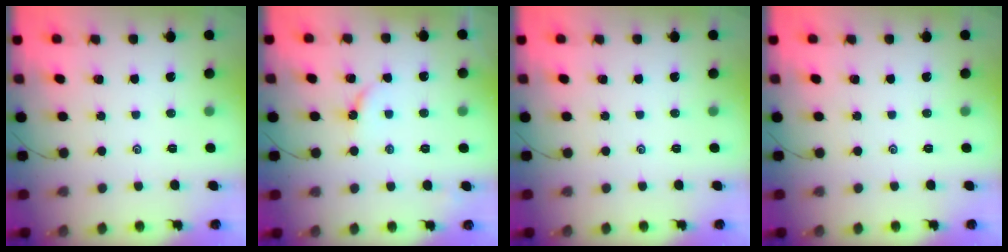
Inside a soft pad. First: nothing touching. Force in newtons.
{"total": 2.9, "press": 2.9, "slide": 0.4}
{"total": 0.0}
{"total": 0.0}